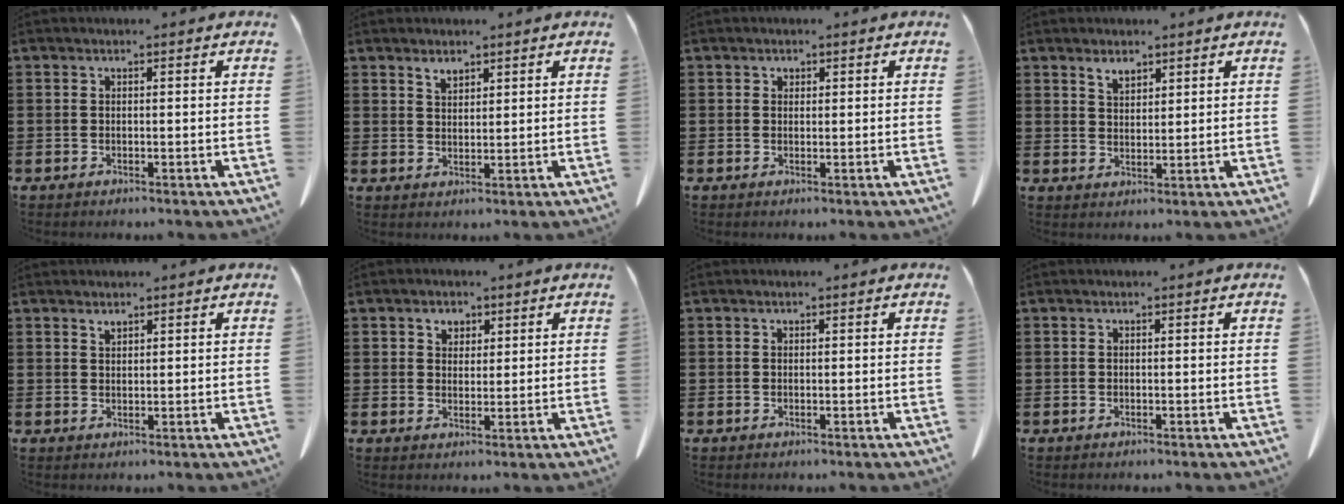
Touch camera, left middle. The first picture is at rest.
{"total": 2.1, "force": [1.7, 0.8, 0.7], "torque": [-0.010, -0.004, 0.032]}
{"total": 0.8, "force": [0.5, 0.5, 0.2], "torque": [-0.007, 0.001, 0.011]}
{"total": 2.5, "force": [2.1, 1.1, 0.9], "torque": [-0.014, -0.003, 0.039]}
{"total": 1.3, "force": [1.2, 0.3, 0.3], "torque": [-0.009, -0.002, 0.024]}
{"total": 2.3, "force": [1.5, 1.7, 0.6], "torque": [-0.011, 0.005, 0.025]}
{"total": 0.0}
{"total": 0.0}